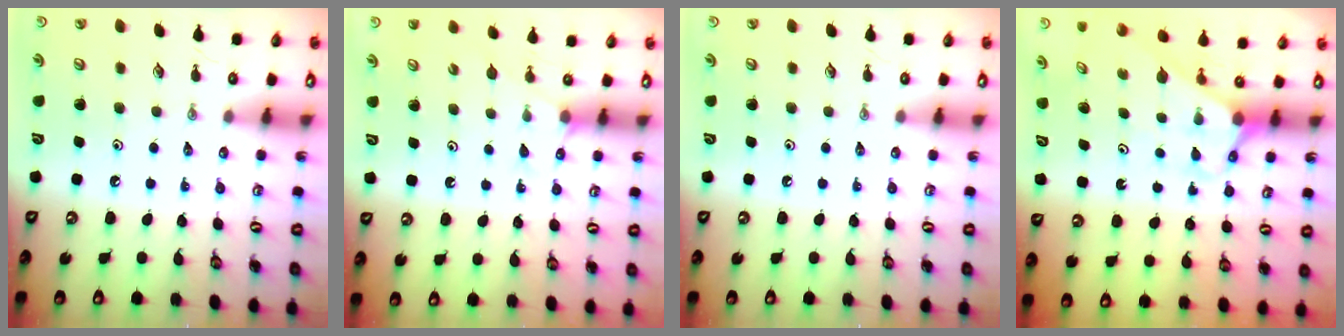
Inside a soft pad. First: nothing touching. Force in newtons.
{"total": 4.5, "press": 4.4, "slide": 0.6}
{"total": 0.0}
{"total": 2.5, "press": 2.4, "slide": 0.2}